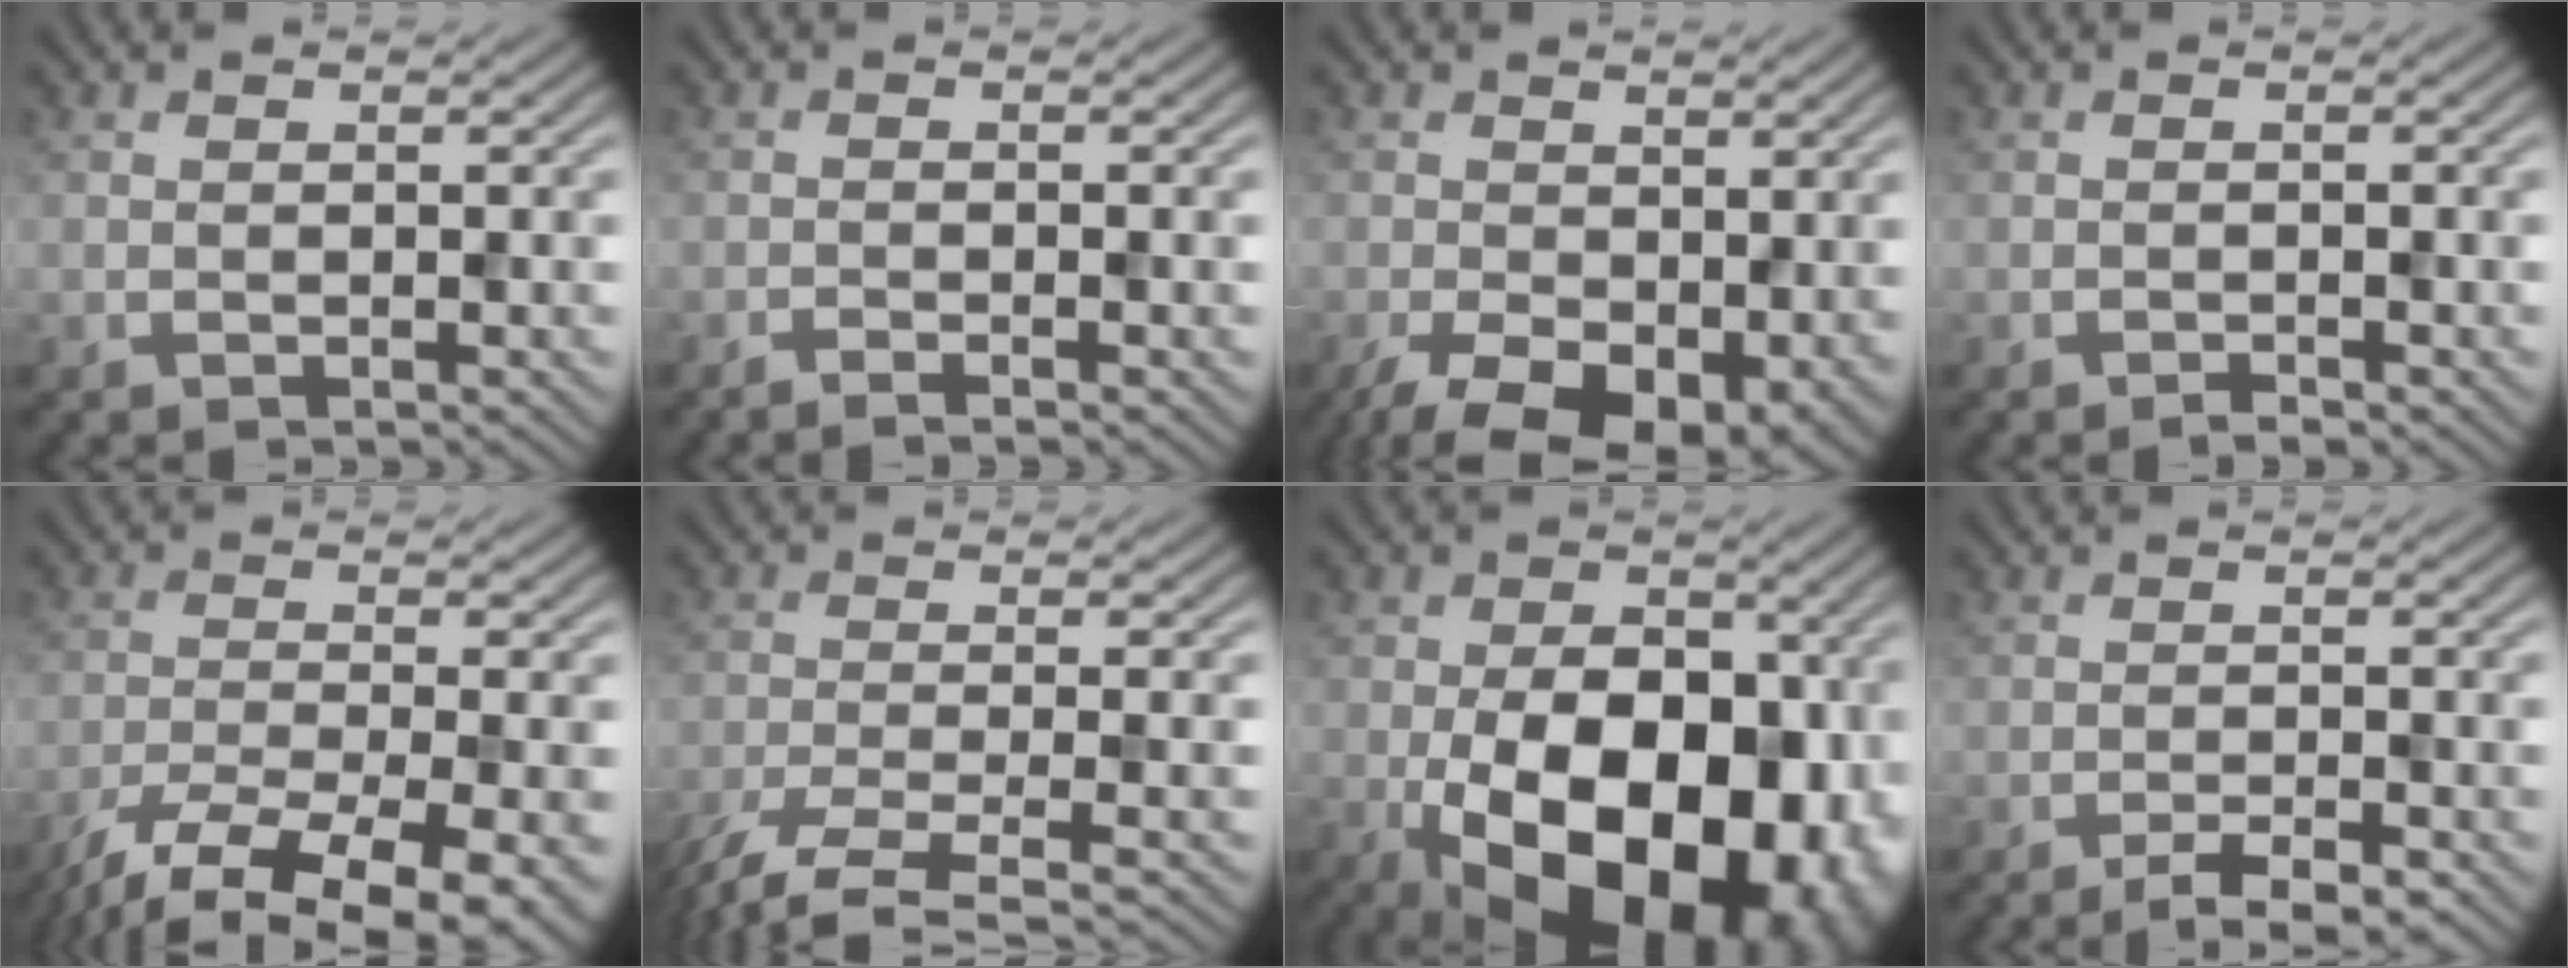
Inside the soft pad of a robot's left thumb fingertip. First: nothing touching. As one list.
[{"total": 1.3, "force": [-1.0, 0.0, 0.9], "torque": [-0.017, 0.002, -0.018]}, {"total": 10.7, "force": [-4.7, 5.9, 7.6], "torque": [-0.145, -0.046, -0.063]}, {"total": 0.7, "force": [-0.6, 0.1, 0.3], "torque": [-0.006, 0.002, -0.009]}, {"total": 12.5, "force": [-8.9, 3.2, 8.1], "torque": [-0.153, -0.033, -0.131]}, {"total": 6.1, "force": [-3.8, 1.4, 4.5], "torque": [-0.087, -0.013, -0.078]}, {"total": 19.9, "force": [-4.7, 12.3, 14.9], "torque": [-0.194, -0.030, -0.067]}, {"total": 3.1, "force": [-2.3, 0.5, 2.0], "torque": [-0.035, 0.005, -0.037]}]